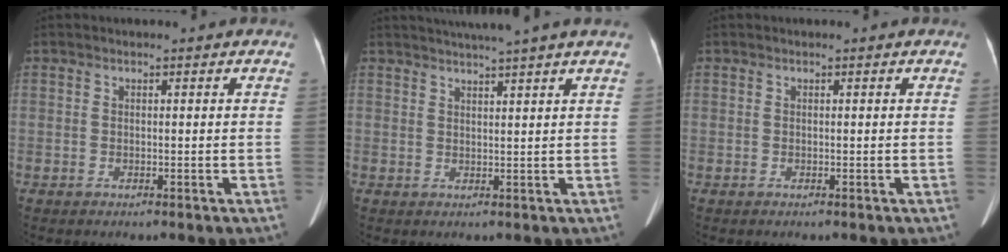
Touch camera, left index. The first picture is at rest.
{"total": 6.3, "force": [5.5, -1.2, 2.7], "torque": [-0.038, 0.015, 0.071]}
{"total": 0.0}